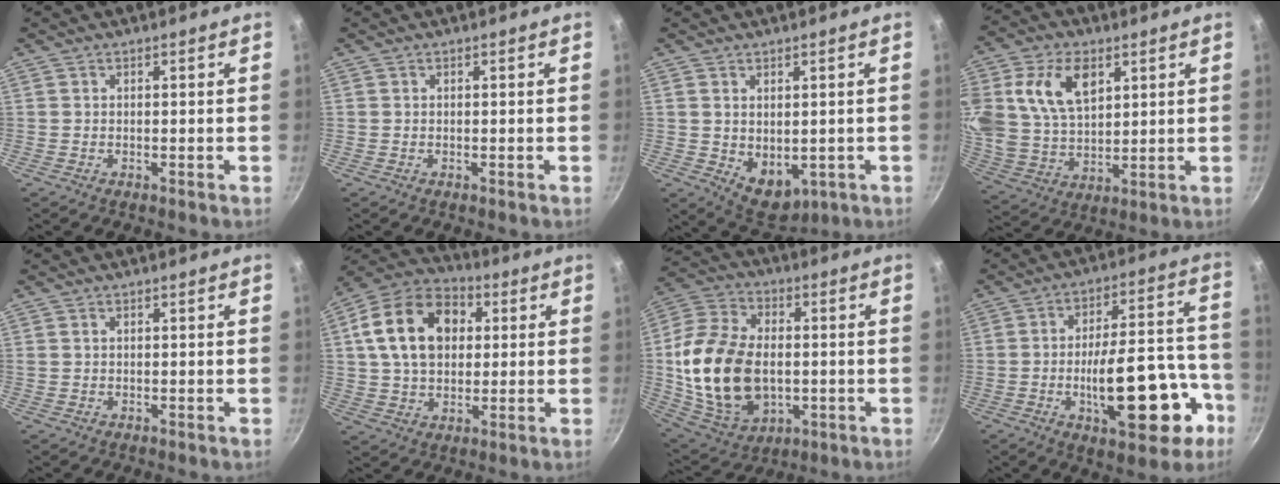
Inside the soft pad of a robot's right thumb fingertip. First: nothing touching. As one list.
[{"total": 0.0}, {"total": 7.1, "force": [0.0, 4.9, 5.1], "torque": [-0.057, -0.016, 0.019]}, {"total": 16.3, "force": [5.7, 10.6, 11.0], "torque": [-0.196, -0.012, 0.112]}, {"total": 0.7, "force": [0.3, 0.5, 0.4], "torque": [-0.006, 0.003, 0.006]}, {"total": 18.0, "force": [3.9, 12.8, 12.1], "torque": [-0.184, 0.020, 0.055]}, {"total": 22.2, "force": [-1.2, 14.9, 16.4], "torque": [-0.304, 0.010, -0.012]}, {"total": 20.9, "force": [-7.3, 8.8, 17.5], "torque": [-0.218, 0.053, -0.096]}]